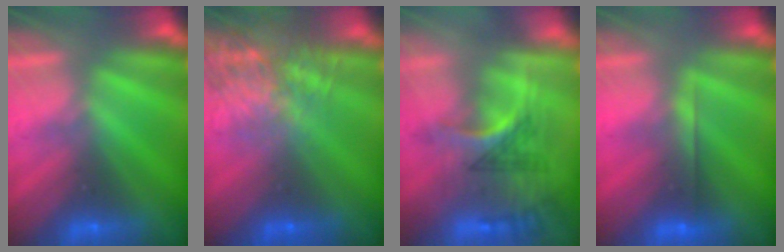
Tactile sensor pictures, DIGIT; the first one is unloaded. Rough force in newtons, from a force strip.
{"total": 10.1}
{"total": 2.9}
{"total": 2.5}